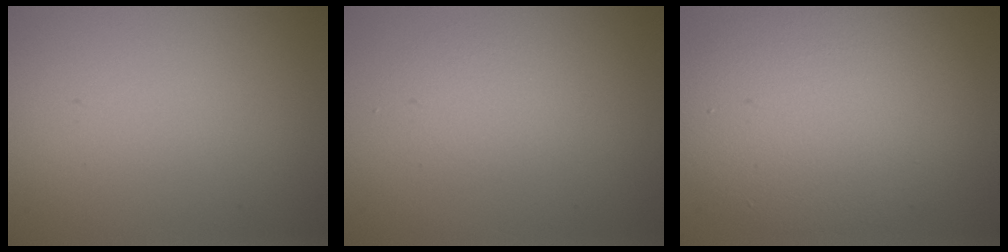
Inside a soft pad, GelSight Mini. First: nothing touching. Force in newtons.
{"total": 1.9, "press": 1.9, "slide": 0.1}
{"total": 9.3, "press": 9.3, "slide": 0.4}